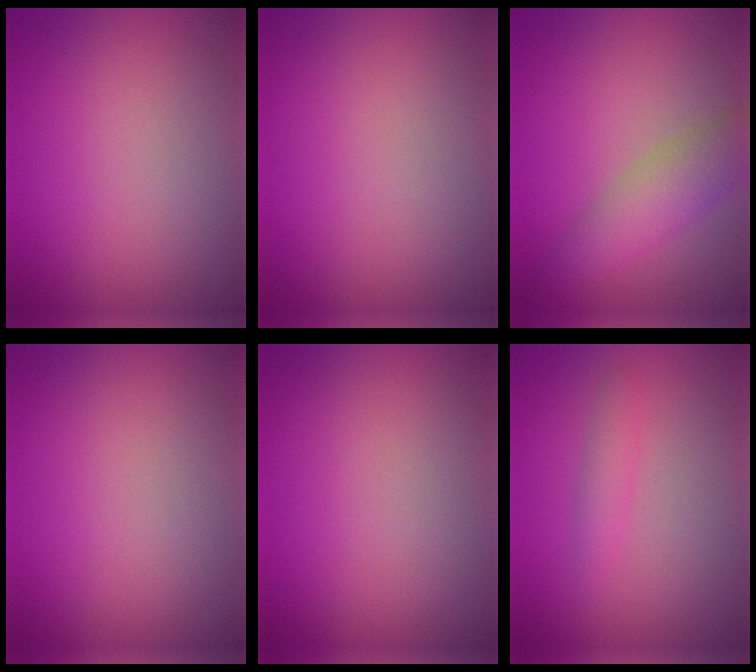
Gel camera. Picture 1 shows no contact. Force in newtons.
{"total": 0.0}
{"total": 4.1, "press": 4.1, "slide": 0.0}
{"total": 0.0}
{"total": 0.0}
{"total": 1.4, "press": 1.4, "slide": 0.0}